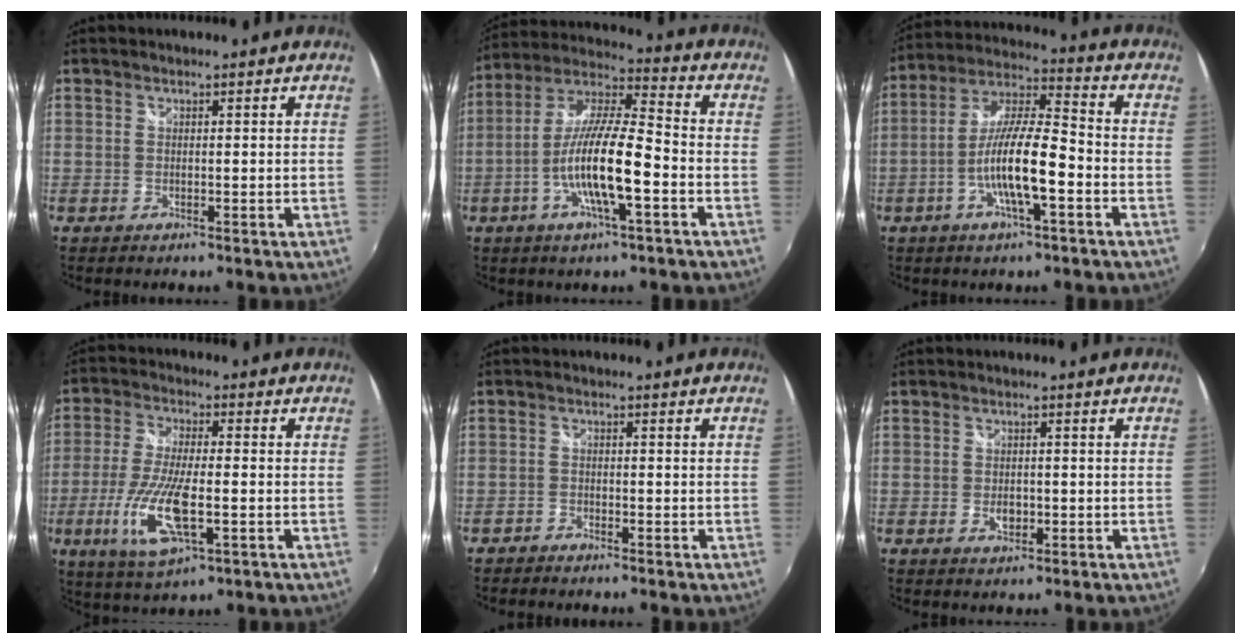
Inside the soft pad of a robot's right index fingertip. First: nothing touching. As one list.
[{"total": 14.5, "force": [-4.7, 2.5, 13.5], "torque": [-0.265, -0.003, -0.093]}, {"total": 12.8, "force": [-4.4, 2.4, 11.8], "torque": [-0.233, 0.000, -0.083]}, {"total": 12.8, "force": [-3.8, 3.7, 11.7], "torque": [-0.246, -0.019, -0.072]}, {"total": 2.1, "force": [-2.0, 0.6, 0.3], "torque": [-0.017, -0.005, -0.041]}, {"total": 2.4, "force": [-0.6, 1.7, 1.6], "torque": [-0.027, -0.002, -0.011]}]